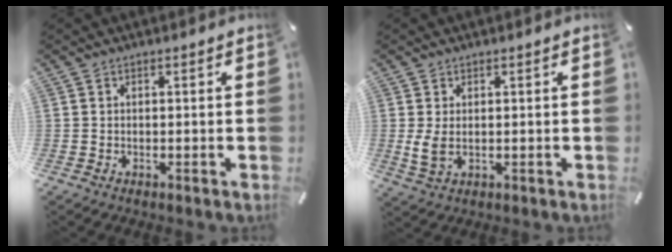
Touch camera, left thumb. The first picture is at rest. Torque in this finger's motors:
{"motor_torque": [0.45, 0.42, 0.08, -0.03, 0.04]}